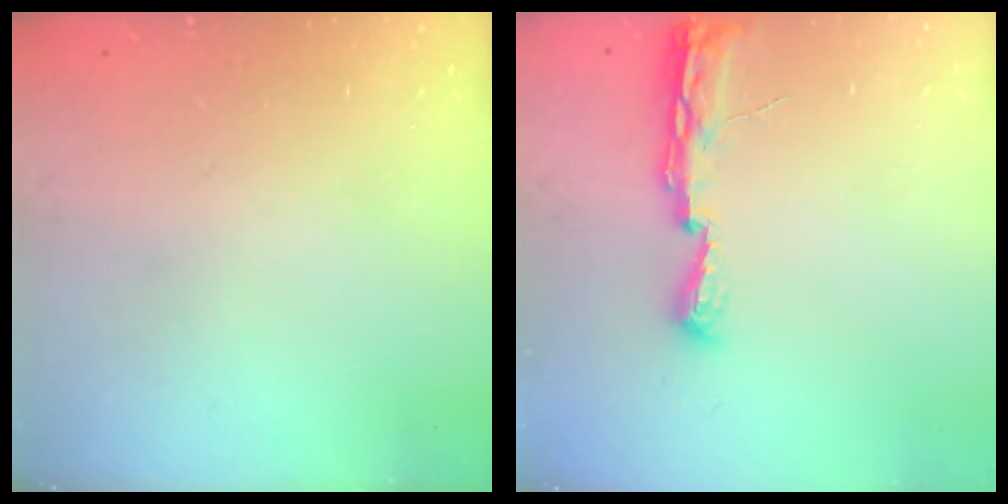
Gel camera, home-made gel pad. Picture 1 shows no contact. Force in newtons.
{"total": 10.6, "press": 9.1, "slide": 5.5}